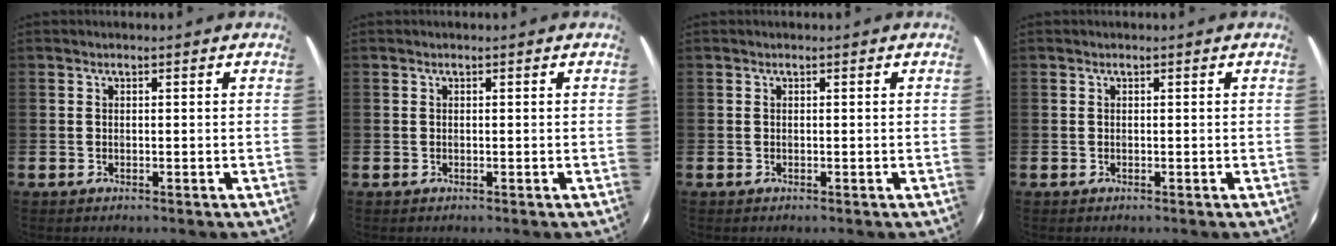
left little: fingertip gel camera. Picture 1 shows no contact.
{"total": 0.0}
{"total": 0.0}
{"total": 0.0}